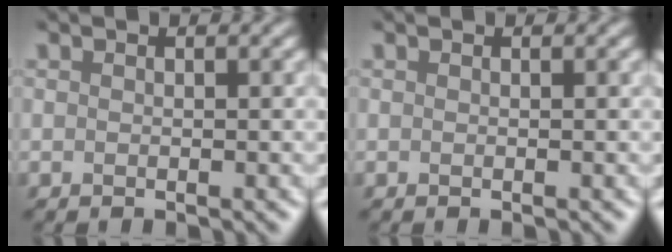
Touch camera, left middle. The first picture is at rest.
{"total": 0.0}